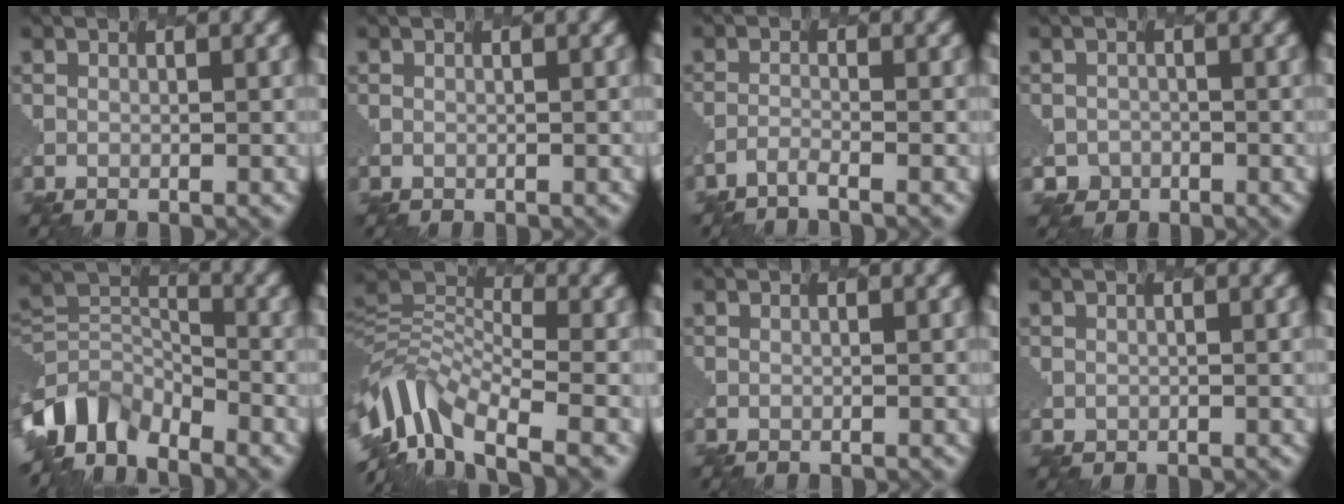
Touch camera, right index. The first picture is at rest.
{"total": 0.0}
{"total": 1.4, "force": [-1.4, -0.1, -0.2], "torque": [-0.006, -0.003, -0.043]}
{"total": 2.2, "force": [-1.0, 1.3, -1.4], "torque": [0.020, 0.004, -0.015]}
{"total": 6.1, "force": [-5.0, 3.1, 1.8], "torque": [-0.041, -0.008, -0.110]}
{"total": 7.9, "force": [-4.0, 3.9, 5.5], "torque": [-0.117, 0.003, -0.091]}
{"total": 0.0}
{"total": 0.6, "force": [0.1, 0.5, -0.3], "torque": [-0.004, -0.007, 0.009]}